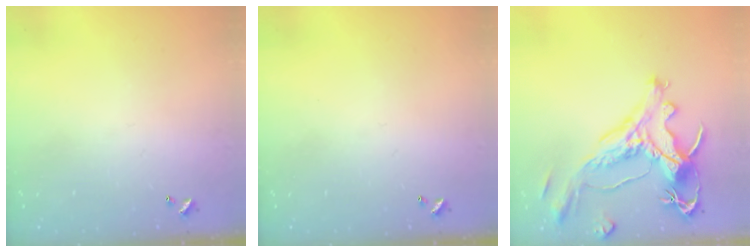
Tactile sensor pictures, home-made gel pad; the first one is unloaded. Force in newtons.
{"total": 0.0}
{"total": 2.1, "press": 1.6, "slide": 1.3}